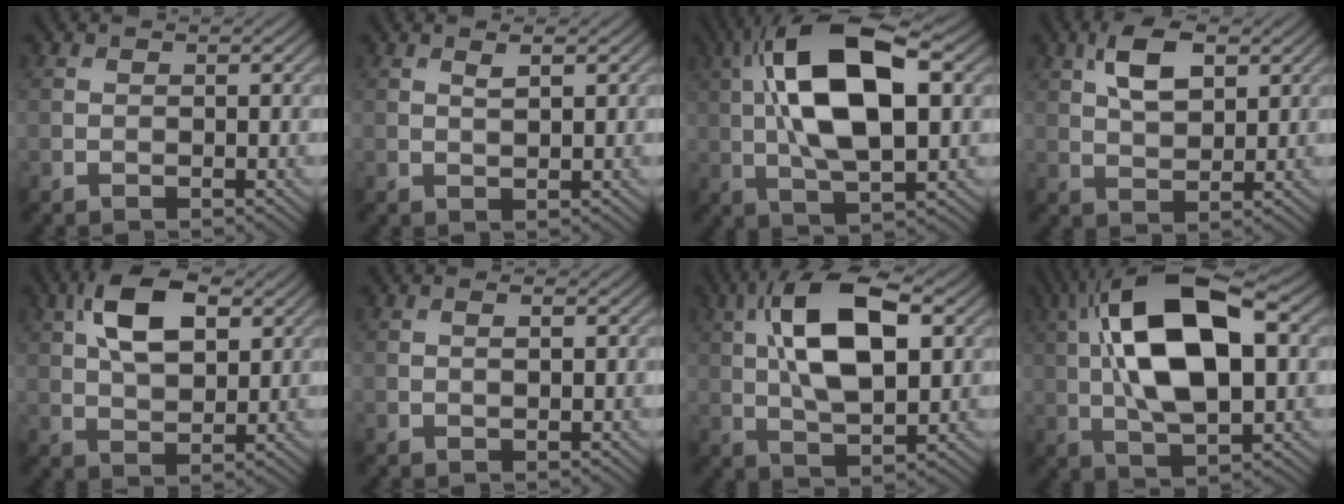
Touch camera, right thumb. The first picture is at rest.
{"total": 1.4, "force": [0.8, 0.3, 1.2], "torque": [-0.025, 0.000, 0.016]}
{"total": 15.3, "force": [2.6, 6.6, 13.5], "torque": [-0.252, 0.019, 0.034]}
{"total": 6.4, "force": [2.6, 3.2, 4.8], "torque": [-0.102, 0.004, 0.047]}
{"total": 9.6, "force": [3.6, 4.9, 7.4], "torque": [-0.153, 0.014, 0.064]}
{"total": 1.0, "force": [0.3, 0.3, 0.9], "torque": [-0.015, 0.000, 0.005]}
{"total": 13.1, "force": [3.1, 5.9, 11.3], "torque": [-0.213, 0.012, 0.048]}
{"total": 16.4, "force": [2.9, 7.5, 14.3], "torque": [-0.265, 0.025, 0.035]}